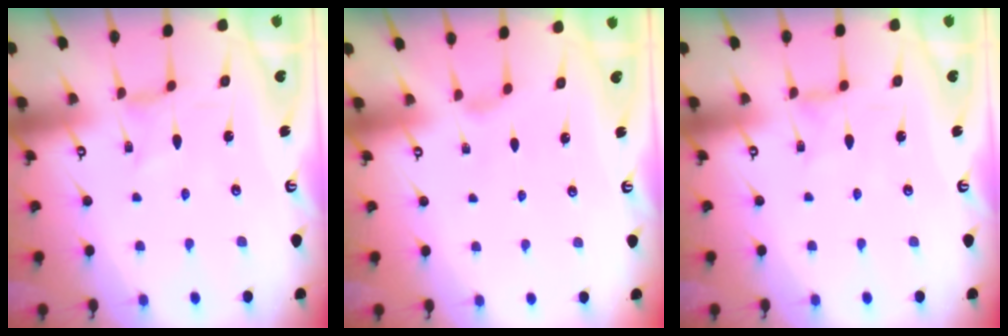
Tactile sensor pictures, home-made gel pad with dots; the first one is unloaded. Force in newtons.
{"total": 1.1, "press": 1.1, "slide": 0.4}
{"total": 1.4, "press": 1.4, "slide": 0.3}